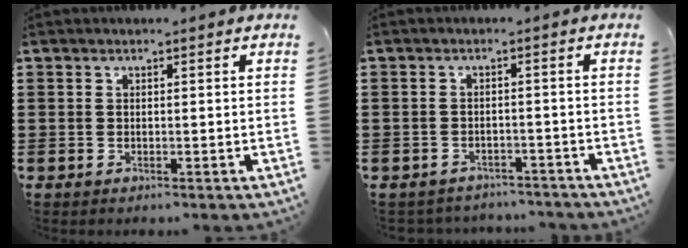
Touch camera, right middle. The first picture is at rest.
{"total": 2.3, "force": [-2.2, 0.4, -0.2], "torque": [-0.004, -0.001, -0.049]}